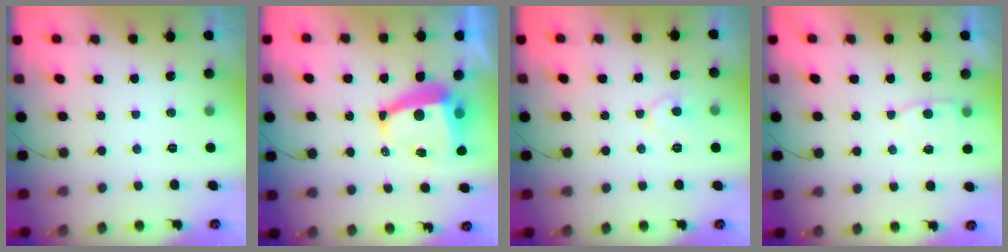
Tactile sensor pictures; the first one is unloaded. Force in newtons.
{"total": 8.7, "press": 8.6, "slide": 1.2}
{"total": 7.1, "press": 7.1, "slide": 0.4}
{"total": 4.3, "press": 4.3, "slide": 0.6}